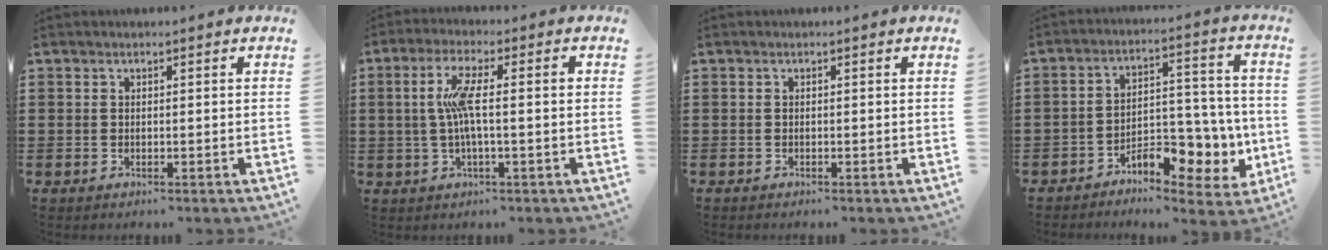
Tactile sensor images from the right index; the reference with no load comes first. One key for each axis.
{"total": 6.7, "fx": 0.0, "fy": 1.0, "fz": 6.6, "tx": -0.134, "ty": -0.004, "tz": -0.009}
{"total": 0.0}
{"total": 8.4, "fx": -4.7, "fy": 4.4, "fz": 5.3, "tx": -0.068, "ty": 0.014, "tz": -0.084}